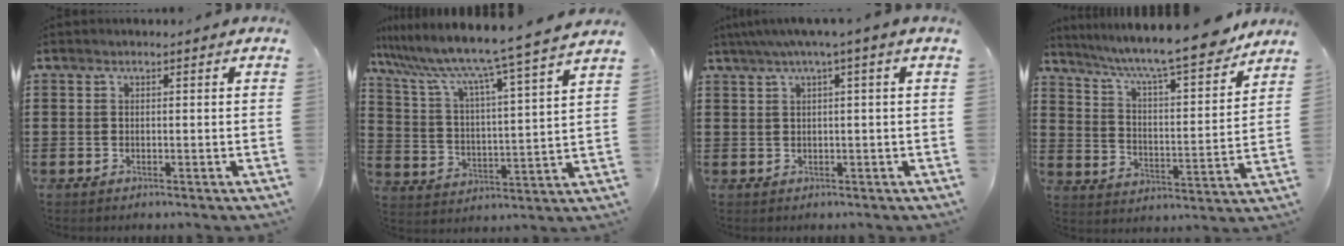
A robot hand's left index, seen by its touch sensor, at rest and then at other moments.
{"total": 7.9, "force": [6.9, -1.2, 3.7], "torque": [-0.103, -0.060, 0.105]}
{"total": 2.3, "force": [0.5, -0.3, 2.3], "torque": [-0.041, -0.005, 0.007]}
{"total": 9.6, "force": [8.3, 0.5, 4.8], "torque": [-0.115, -0.053, 0.137]}